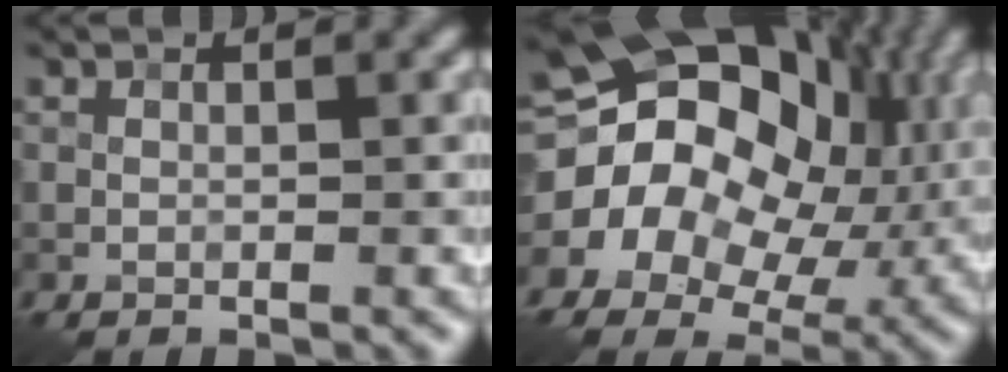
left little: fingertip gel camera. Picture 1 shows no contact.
{"total": 19.5, "force": [2.1, 15.3, 11.9], "torque": [-0.199, 0.019, 0.030]}